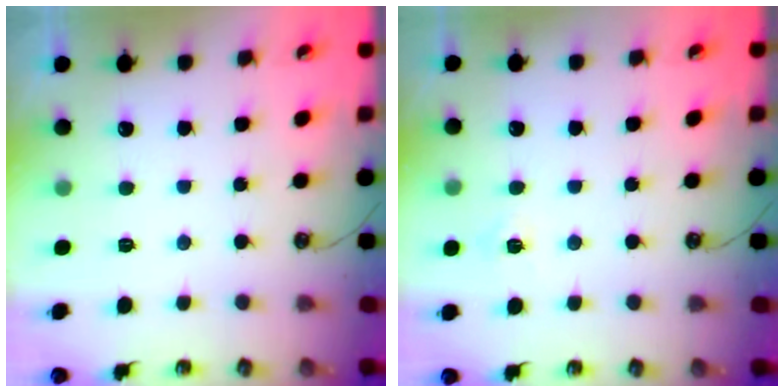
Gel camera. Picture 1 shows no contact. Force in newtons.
{"total": 3.7, "press": 3.7, "slide": 0.4}